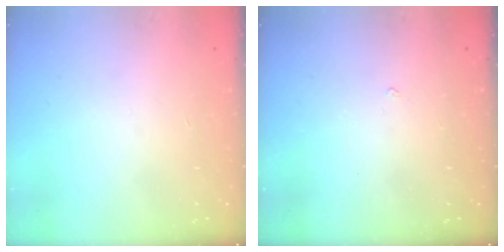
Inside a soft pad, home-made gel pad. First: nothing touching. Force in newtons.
{"total": 1.9, "press": 1.9, "slide": 0.4}